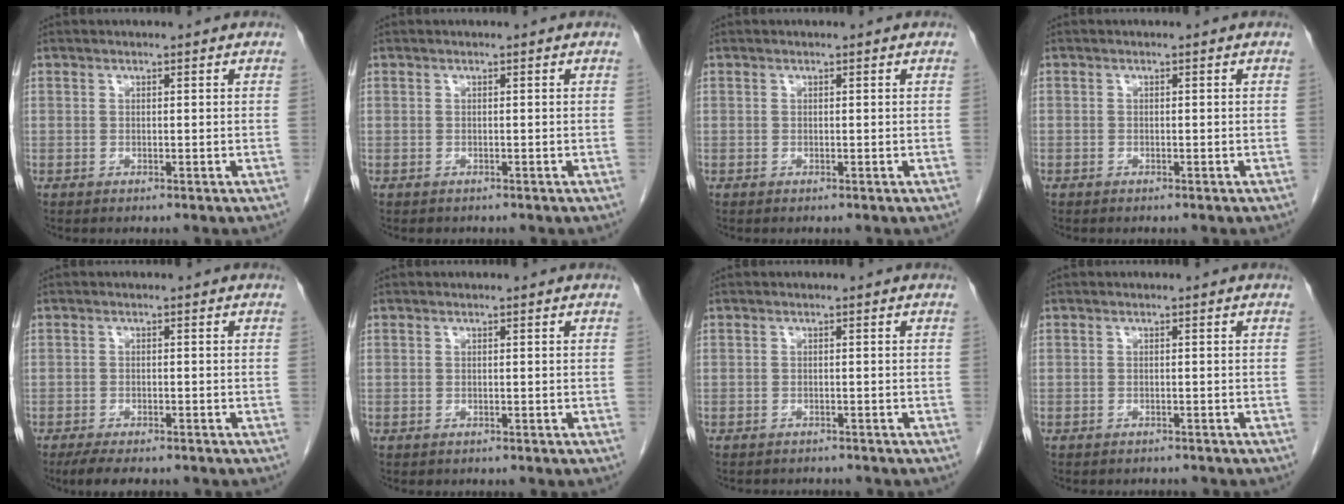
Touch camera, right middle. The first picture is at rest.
{"total": 0.7, "force": [-0.5, 0.4, 0.1], "torque": [-0.009, 0.002, -0.008]}
{"total": 0.0}
{"total": 0.0}
{"total": 5.9, "force": [-4.8, 1.7, 3.1], "torque": [-0.046, -0.011, -0.069]}
{"total": 0.0}
{"total": 3.7, "force": [-3.4, 1.2, 0.7], "torque": [-0.008, -0.002, -0.043]}
{"total": 2.9, "force": [-2.6, 1.1, 0.5], "torque": [-0.009, -0.002, -0.032]}